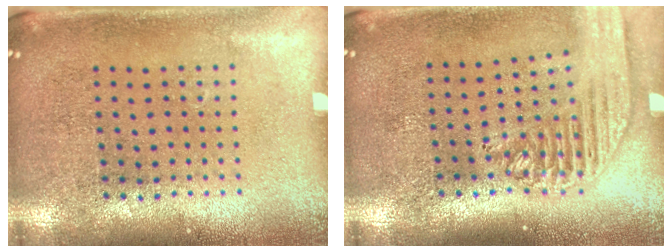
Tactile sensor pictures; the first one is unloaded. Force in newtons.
{"total": 2.1, "press": 1.8, "slide": 1.1}